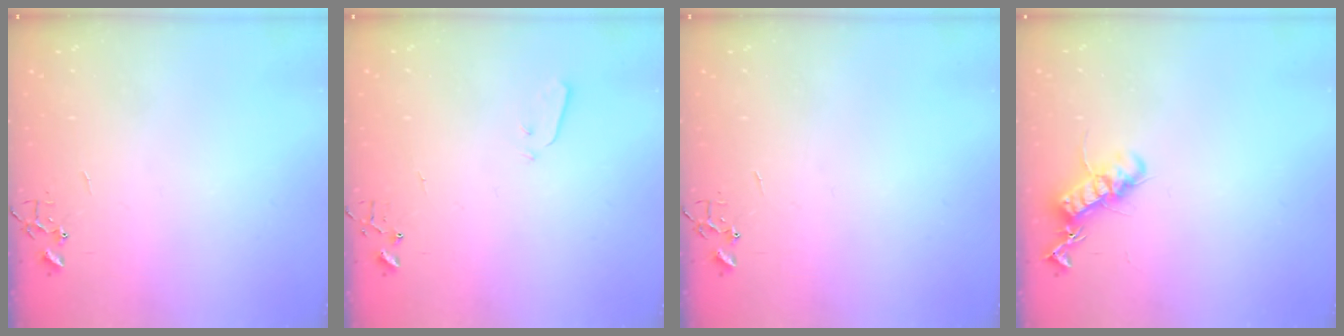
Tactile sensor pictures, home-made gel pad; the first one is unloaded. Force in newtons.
{"total": 3.2, "press": 3.2, "slide": 0.1}
{"total": 0.0}
{"total": 12.9, "press": 12.9, "slide": 0.3}